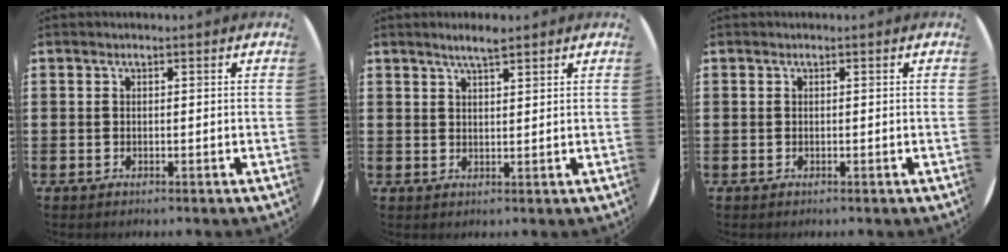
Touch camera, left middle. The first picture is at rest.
{"total": 3.1, "force": [2.6, 0.3, 1.6], "torque": [-0.034, 0.002, 0.045]}
{"total": 0.0}